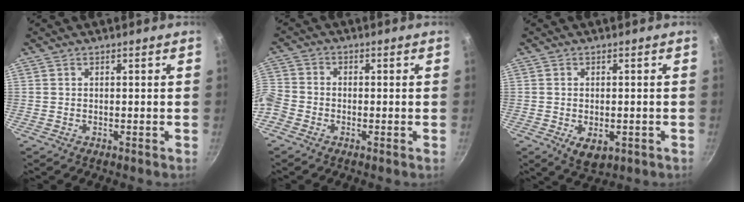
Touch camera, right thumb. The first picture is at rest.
{"total": 7.6, "force": [-3.3, 5.9, 3.5], "torque": [-0.084, 0.022, -0.086]}
{"total": 5.1, "force": [-1.5, 3.0, 3.9], "torque": [-0.052, -0.007, -0.013]}